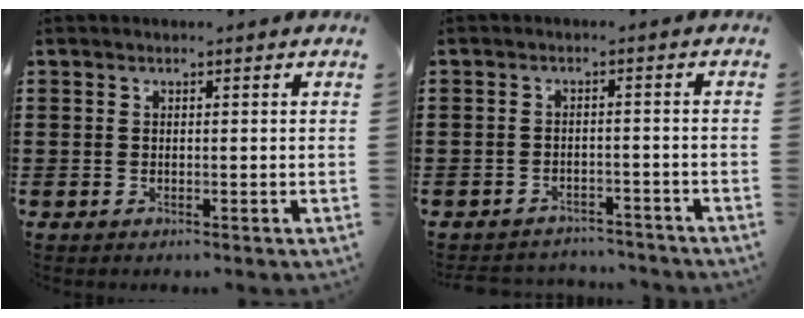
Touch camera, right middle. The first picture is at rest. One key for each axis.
{"total": 2.6, "fx": -2.6, "fy": 0.4, "fz": 0.0, "tx": -0.006, "ty": 0.000, "tz": -0.056}